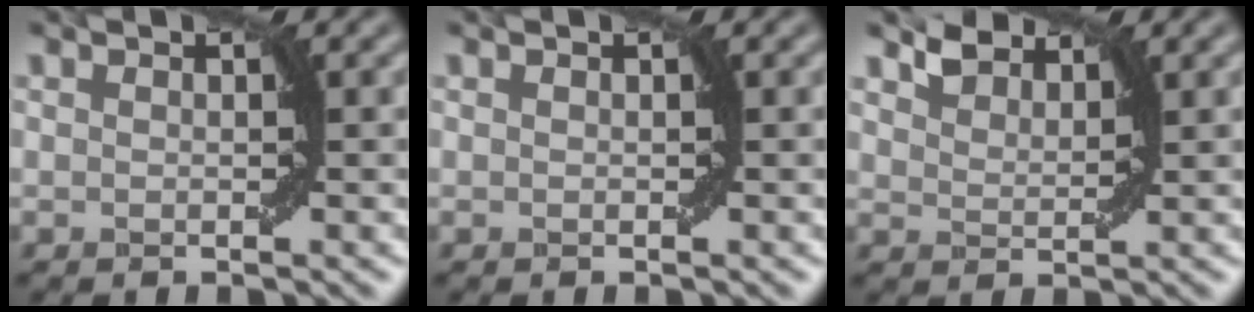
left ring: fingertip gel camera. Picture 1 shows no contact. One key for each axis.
{"total": 0.0}
{"total": 2.5, "fx": 2.2, "fy": 0.9, "fz": 0.6, "tx": -0.017, "ty": 0.003, "tz": 0.042}